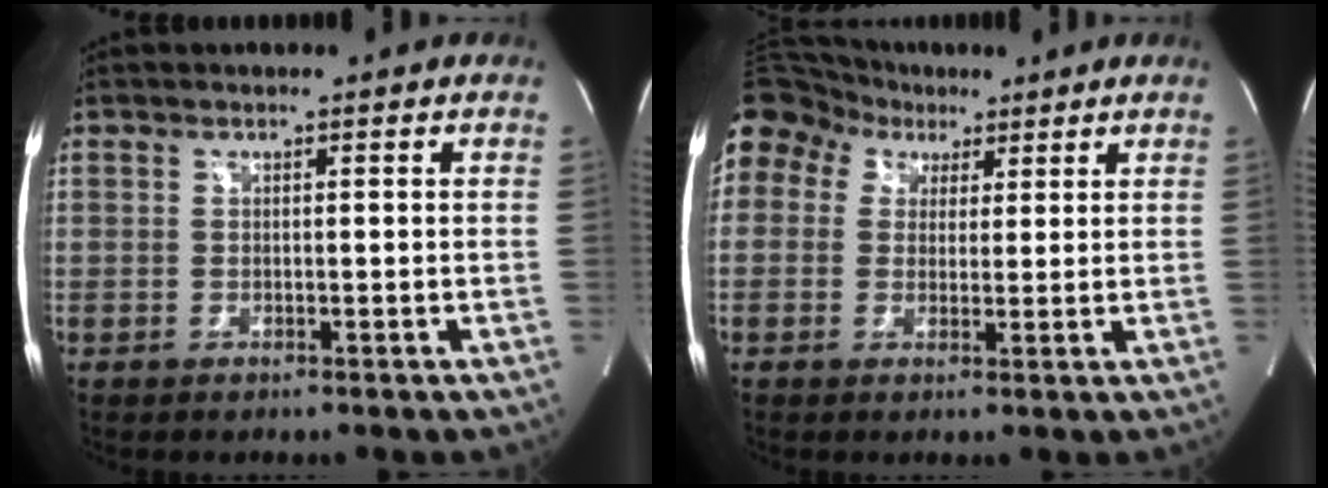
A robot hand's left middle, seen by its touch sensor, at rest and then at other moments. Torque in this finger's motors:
{"motor_torque": [2.14, -0.01, 1.05, 0.21]}